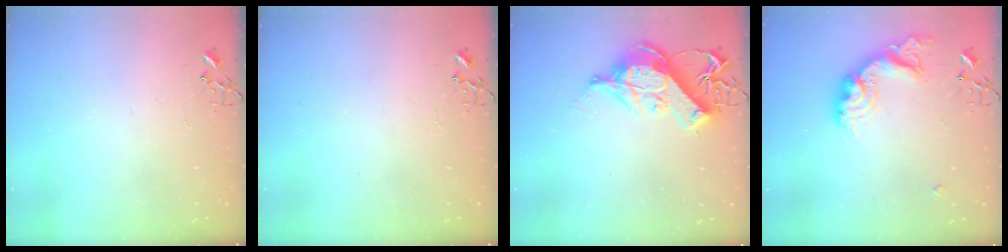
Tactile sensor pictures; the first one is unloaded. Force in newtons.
{"total": 0.0}
{"total": 13.7, "press": 13.5, "slide": 2.2}
{"total": 17.9, "press": 17.8, "slide": 1.1}